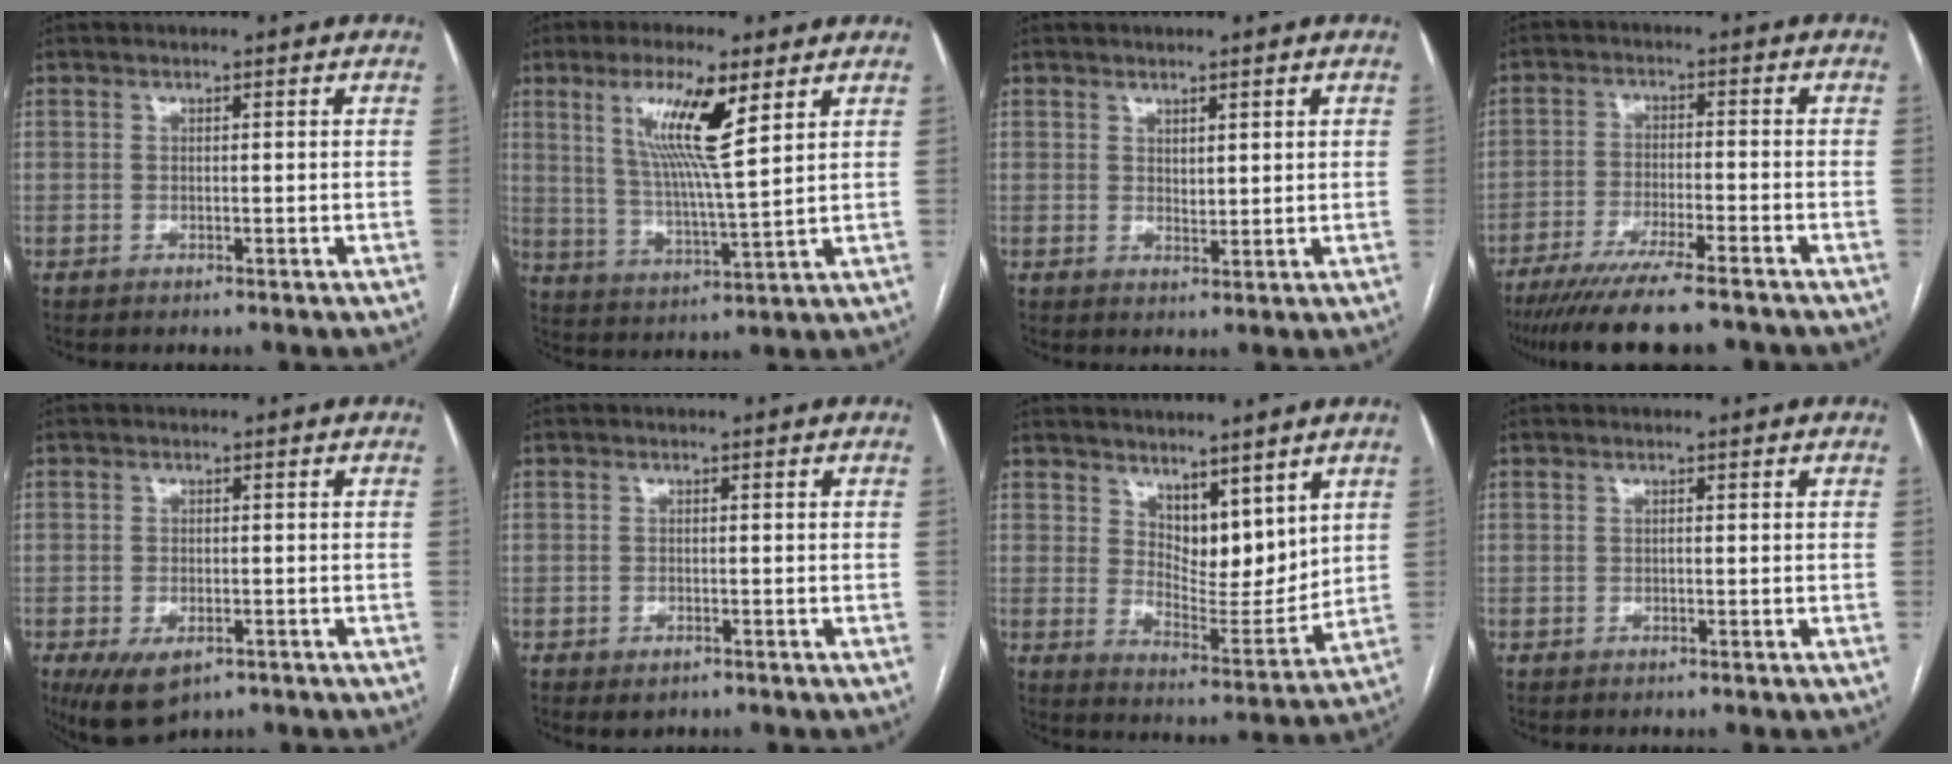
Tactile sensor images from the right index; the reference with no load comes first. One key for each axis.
{"total": 11.4, "fx": 5.1, "fy": 0.7, "fz": 10.1, "tx": -0.194, "ty": -0.002, "tz": 0.094}
{"total": 2.0, "fx": 1.1, "fy": 0.7, "fz": 1.5, "tx": -0.027, "ty": -0.006, "tz": 0.022}
{"total": 14.0, "fx": -11.3, "fy": 1.3, "fz": 8.2, "tx": -0.139, "ty": -0.037, "tz": -0.181}
{"total": 6.2, "fx": -3.3, "fy": 3.2, "fz": 4.2, "tx": -0.076, "ty": -0.011, "tz": -0.044}
{"total": 1.7, "fx": -0.9, "fy": 1.0, "fz": 0.9, "tx": -0.014, "ty": 0.000, "tz": -0.003}
{"total": 9.0, "fx": 5.8, "fy": 3.8, "fz": 5.7, "tx": -0.093, "ty": -0.015, "tz": 0.113}
{"total": 0.0}